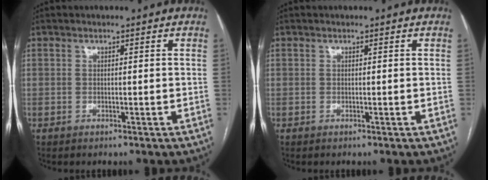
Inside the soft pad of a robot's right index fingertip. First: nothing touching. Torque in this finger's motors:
{"motor_torque": [-0.10, -0.08, 0.00, 0.01]}